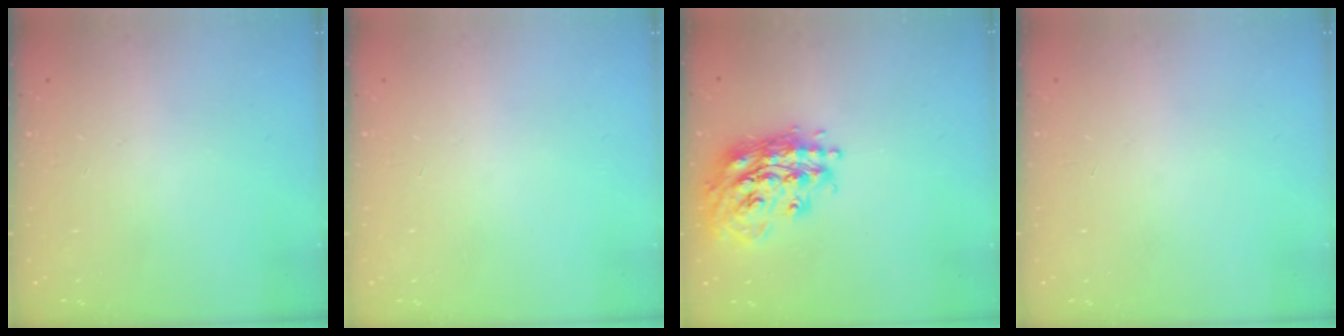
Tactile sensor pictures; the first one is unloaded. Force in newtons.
{"total": 0.0}
{"total": 19.6, "press": 19.5, "slide": 1.5}
{"total": 0.0}